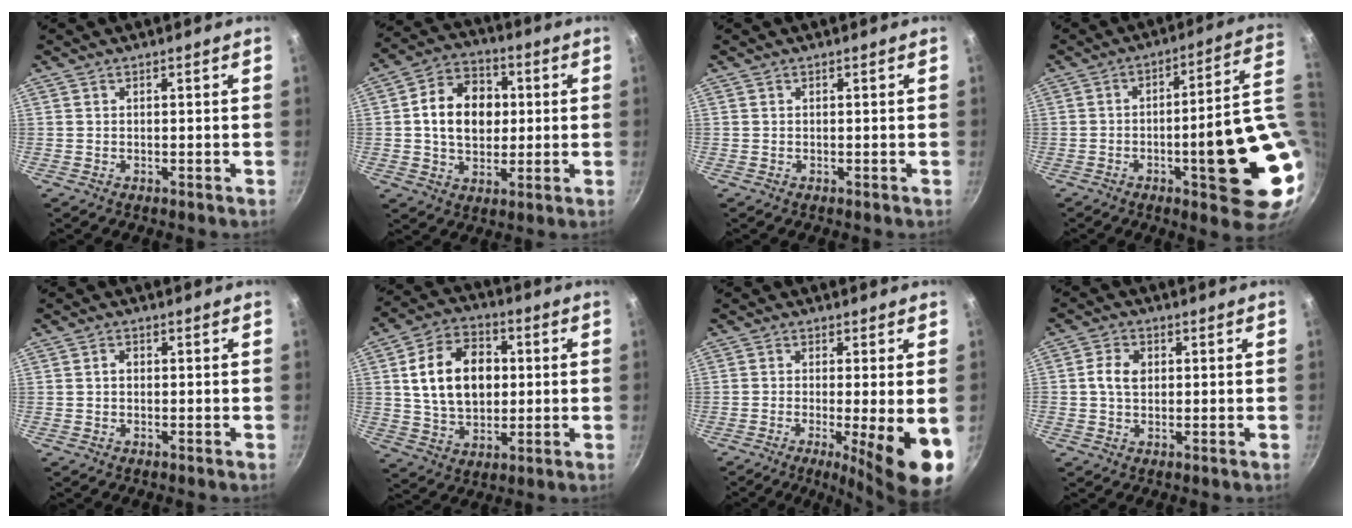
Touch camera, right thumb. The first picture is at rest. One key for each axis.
{"total": 13.3, "fx": 1.3, "fy": 10.0, "fz": 8.7, "tx": -0.110, "ty": 0.014, "tz": 0.014}
{"total": 0.0}
{"total": 19.9, "fx": -2.1, "fy": 4.9, "fz": 19.2, "tx": -0.233, "ty": 0.008, "tz": -0.023}
{"total": 1.5, "fx": 0.0, "fy": 1.1, "fz": 0.9, "tx": -0.013, "ty": 0.006, "tz": 0.000}
{"total": 15.9, "fx": 2.1, "fy": 11.2, "fz": 11.1, "tx": -0.162, "ty": 0.008, "tz": 0.034}
{"total": 12.1, "fx": -3.1, "fy": 1.8, "fz": 11.5, "tx": -0.164, "ty": -0.011, "tz": -0.043}
{"total": 4.9, "fx": 0.6, "fy": 3.4, "fz": 3.5, "tx": -0.060, "ty": 0.008, "tz": 0.005}